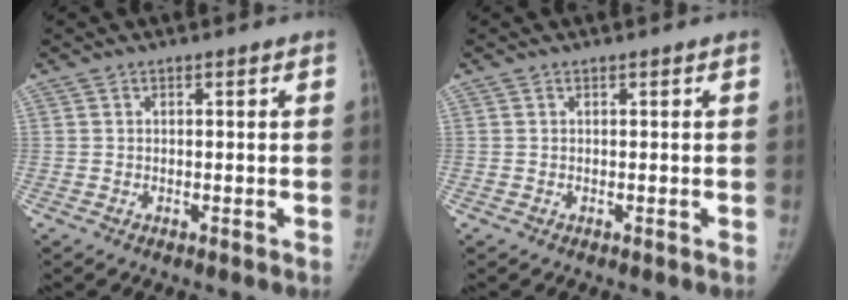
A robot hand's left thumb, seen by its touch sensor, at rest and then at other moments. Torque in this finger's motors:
{"motor_torque": [0.04, 0.00, 0.21, -0.14, 0.00]}